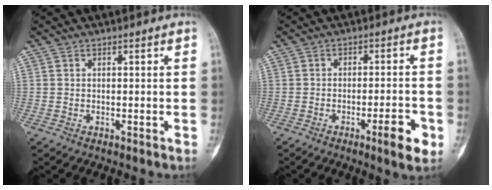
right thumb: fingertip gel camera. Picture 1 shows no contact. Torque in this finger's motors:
{"motor_torque": [0.98, 0.71, -0.10, 0.02, 0.01]}